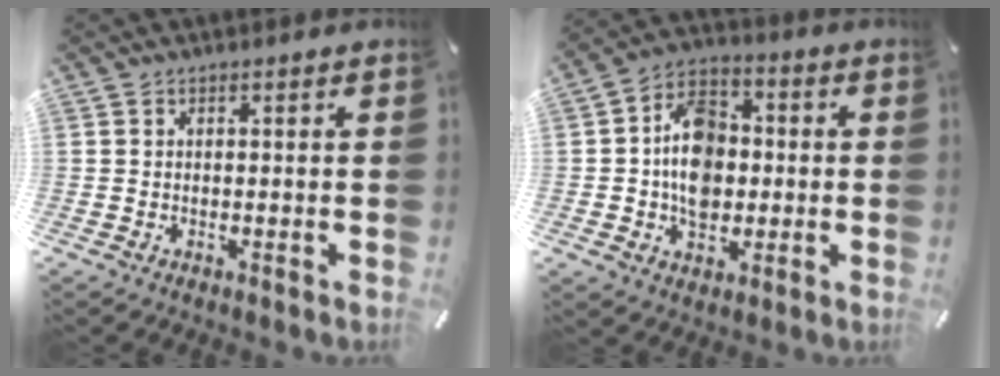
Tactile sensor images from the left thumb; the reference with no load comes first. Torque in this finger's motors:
{"motor_torque": [1.77, 1.92, 1.27, -0.22, 0.14]}